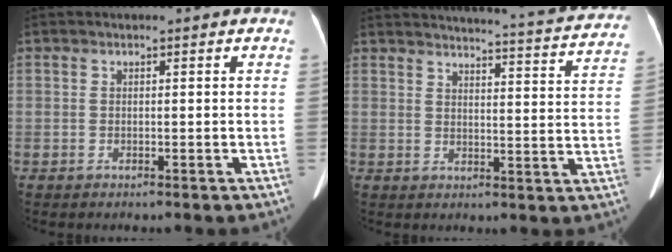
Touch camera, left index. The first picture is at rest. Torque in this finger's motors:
{"motor_torque": [0.90, -1.24, 0.02, 0.01]}